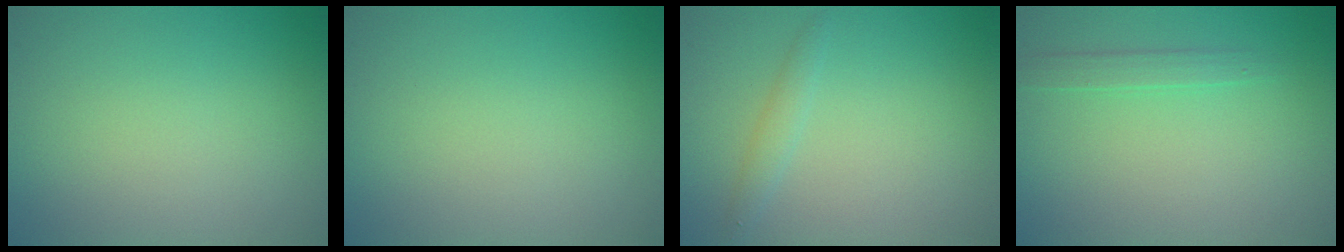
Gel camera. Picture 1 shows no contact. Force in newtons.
{"total": 0.0}
{"total": 1.2, "press": 1.2, "slide": 0.0}
{"total": 1.3, "press": 1.3, "slide": 0.2}